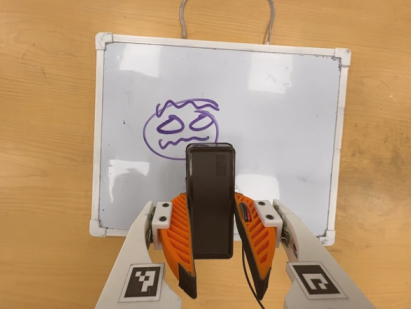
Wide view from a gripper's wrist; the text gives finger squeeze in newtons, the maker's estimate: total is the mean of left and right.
{"total": 4.5, "left": 3.4, "right": 5.6}